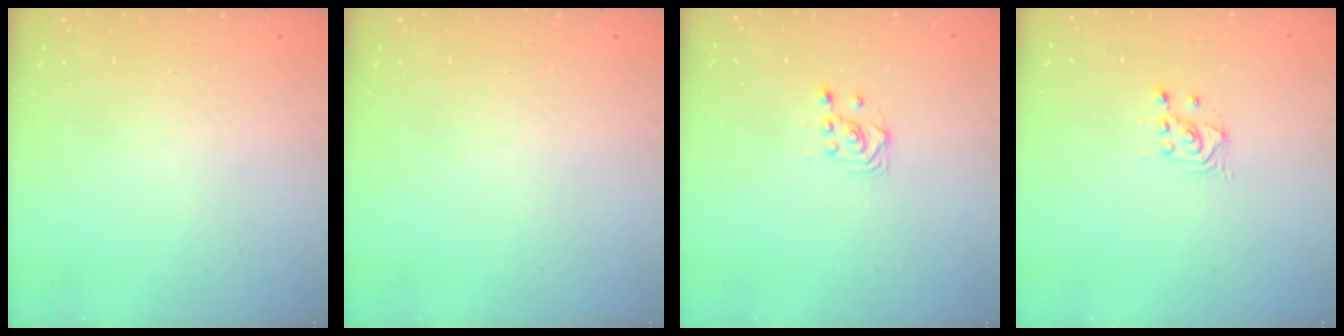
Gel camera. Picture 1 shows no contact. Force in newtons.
{"total": 0.0}
{"total": 3.8, "press": 3.8, "slide": 0.3}
{"total": 2.7, "press": 2.7, "slide": 0.2}